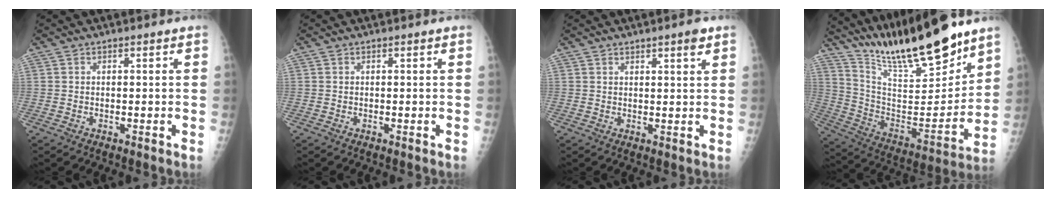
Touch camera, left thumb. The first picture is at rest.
{"total": 0.0}
{"total": 2.8, "force": [1.8, 0.3, 2.1], "torque": [-0.028, -0.010, 0.025]}
{"total": 22.9, "force": [19.0, 4.2, 12.1], "torque": [-0.172, -0.103, 0.335]}